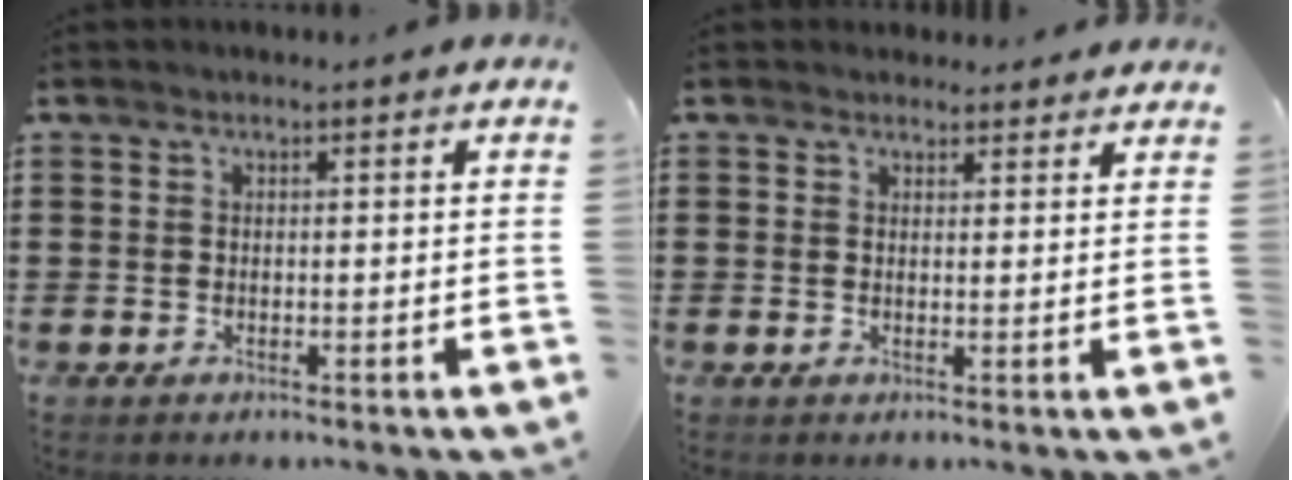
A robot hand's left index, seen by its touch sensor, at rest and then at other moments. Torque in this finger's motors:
{"motor_torque": [2.15, -0.01, -0.32, -0.16]}